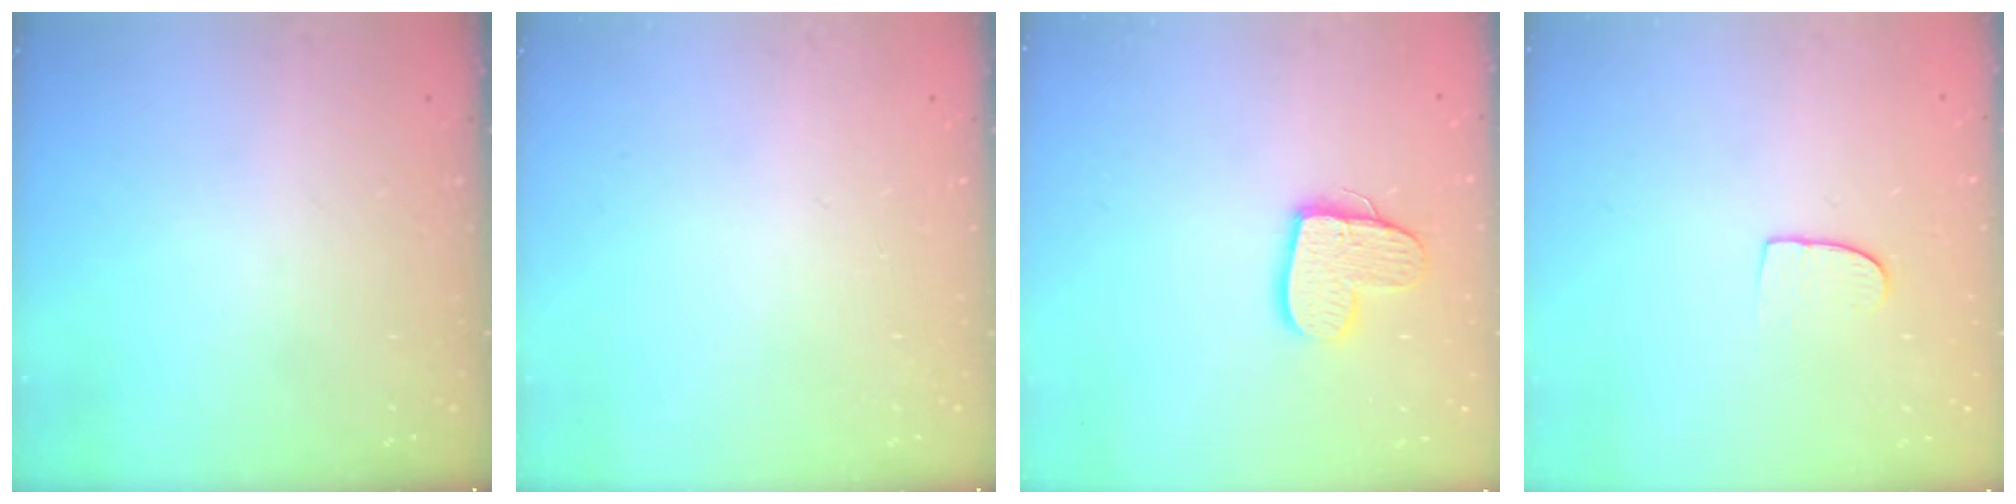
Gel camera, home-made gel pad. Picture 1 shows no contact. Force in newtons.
{"total": 0.0}
{"total": 11.9, "press": 11.8, "slide": 1.1}
{"total": 7.3, "press": 7.2, "slide": 0.5}